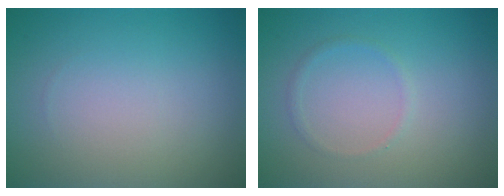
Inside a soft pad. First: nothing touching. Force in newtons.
{"total": 0.7, "press": 0.7, "slide": 0.1}